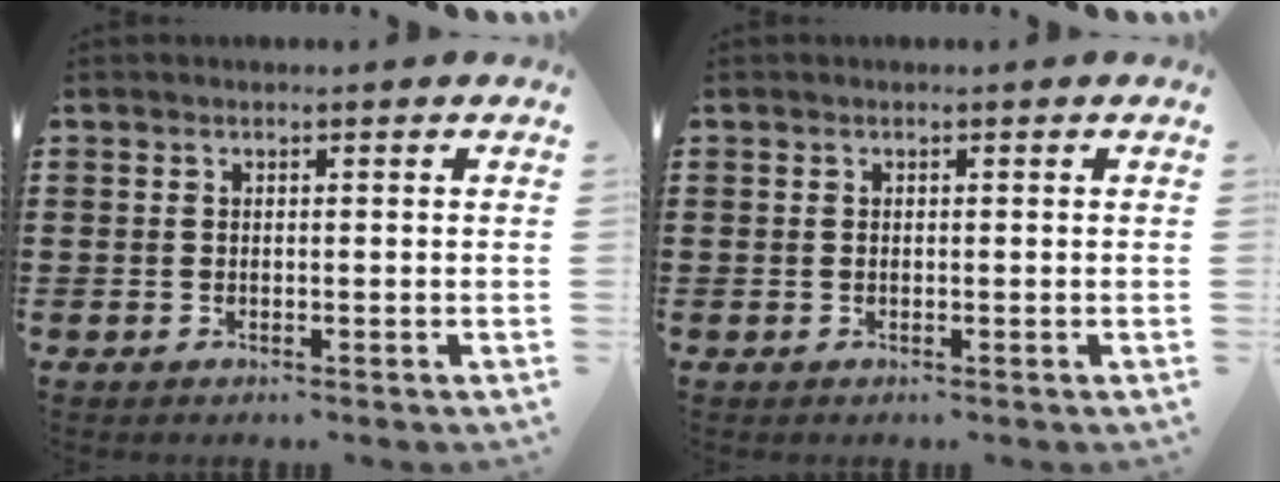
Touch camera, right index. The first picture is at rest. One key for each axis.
{"total": 0.0}